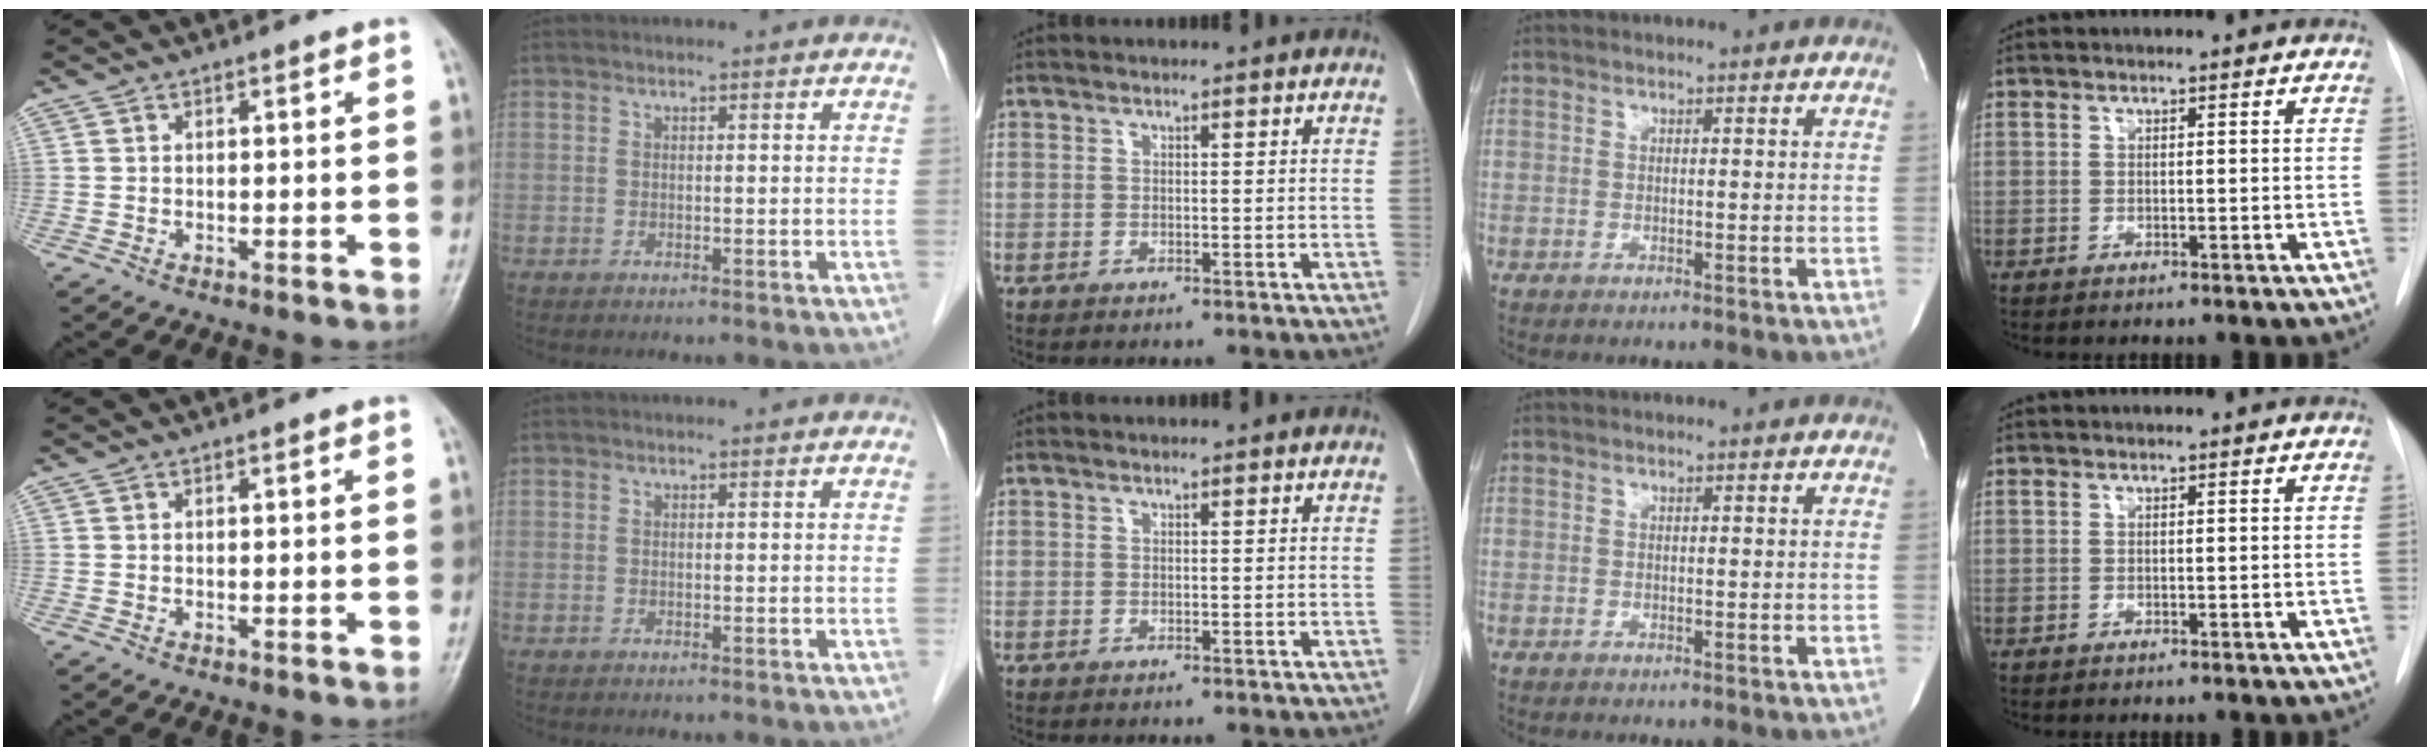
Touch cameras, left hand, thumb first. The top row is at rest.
{}